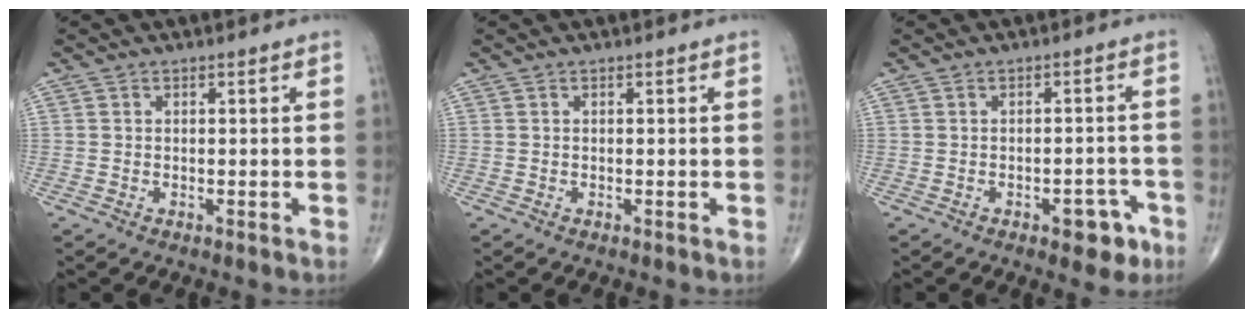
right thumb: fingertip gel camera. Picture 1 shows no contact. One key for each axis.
{"total": 0.0}
{"total": 5.4, "fx": -2.8, "fy": 2.8, "fz": 3.7, "tx": -0.026, "ty": 0.019, "tz": -0.030}